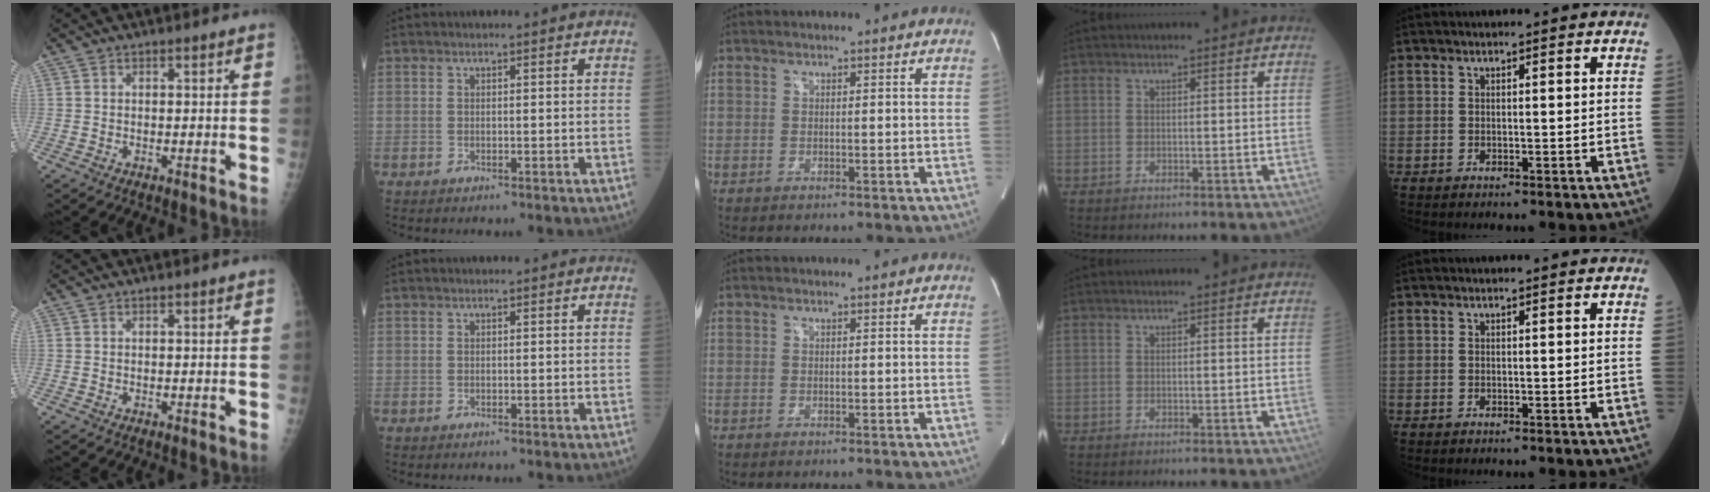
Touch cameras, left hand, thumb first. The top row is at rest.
{}